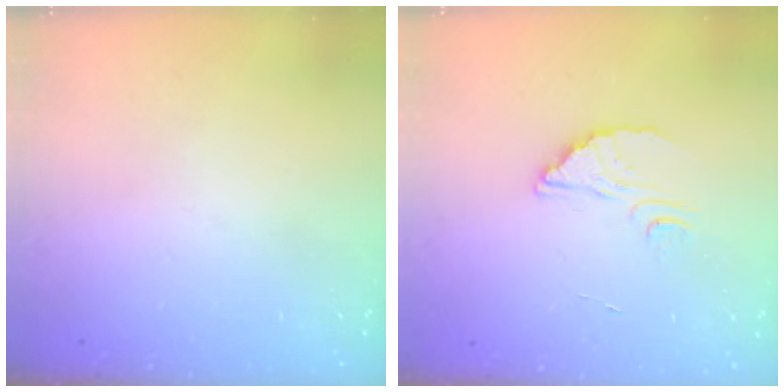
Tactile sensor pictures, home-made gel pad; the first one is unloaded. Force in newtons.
{"total": 2.3, "press": 2.3, "slide": 0.1}